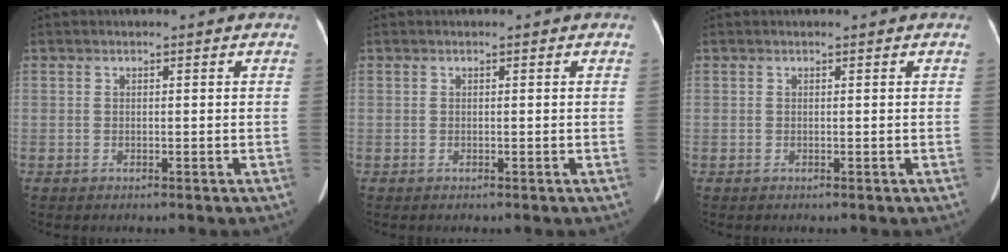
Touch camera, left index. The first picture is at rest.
{"total": 0.0}
{"total": 0.0}